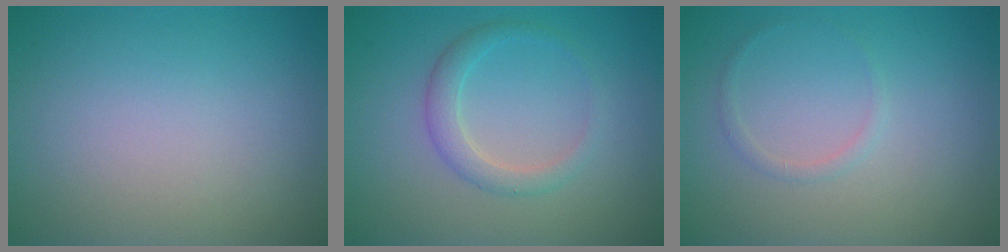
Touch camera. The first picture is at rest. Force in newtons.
{"total": 2.2, "press": 2.2, "slide": 0.2}
{"total": 0.8, "press": 0.8, "slide": 0.0}